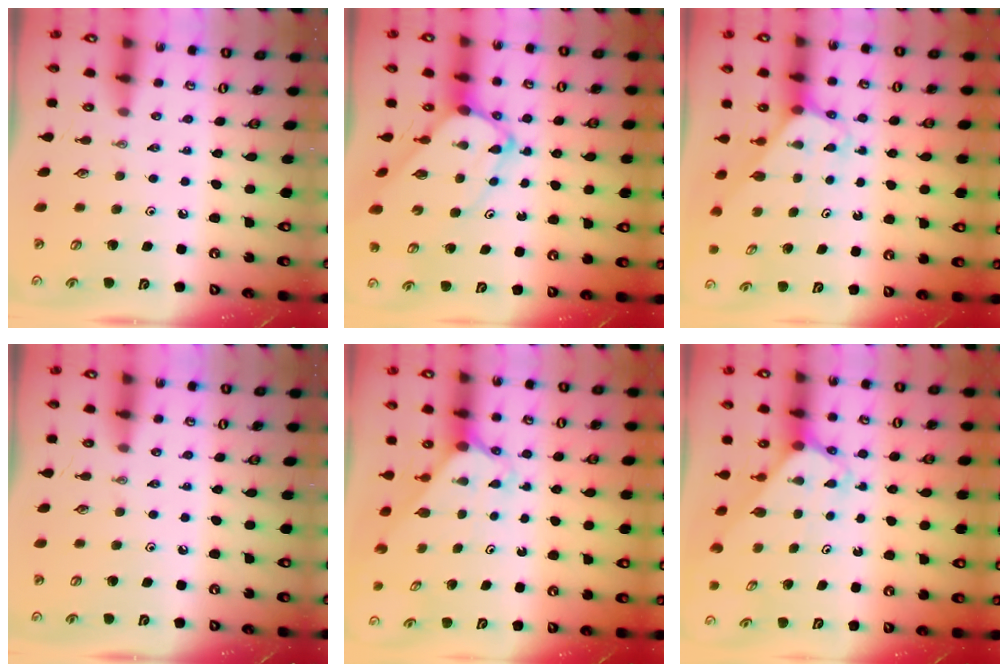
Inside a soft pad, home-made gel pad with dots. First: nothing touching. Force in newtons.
{"total": 6.6, "press": 6.6, "slide": 0.6}
{"total": 3.0, "press": 3.0, "slide": 0.2}
{"total": 0.0}
{"total": 2.4, "press": 2.4, "slide": 0.2}
{"total": 2.7, "press": 2.7, "slide": 0.2}